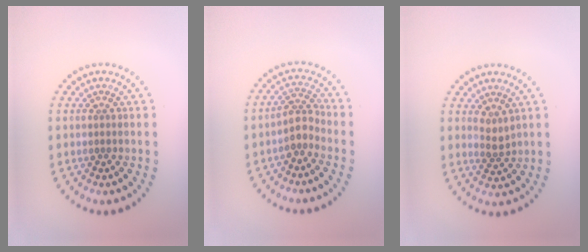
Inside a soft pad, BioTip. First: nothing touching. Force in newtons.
{"total": 2.4, "press": 1.8, "slide": 1.6}
{"total": 1.4, "press": 1.1, "slide": 0.9}